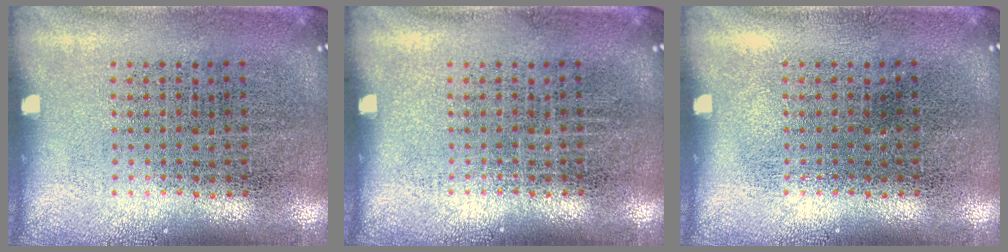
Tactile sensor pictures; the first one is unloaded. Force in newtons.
{"total": 0.0}
{"total": 0.0}